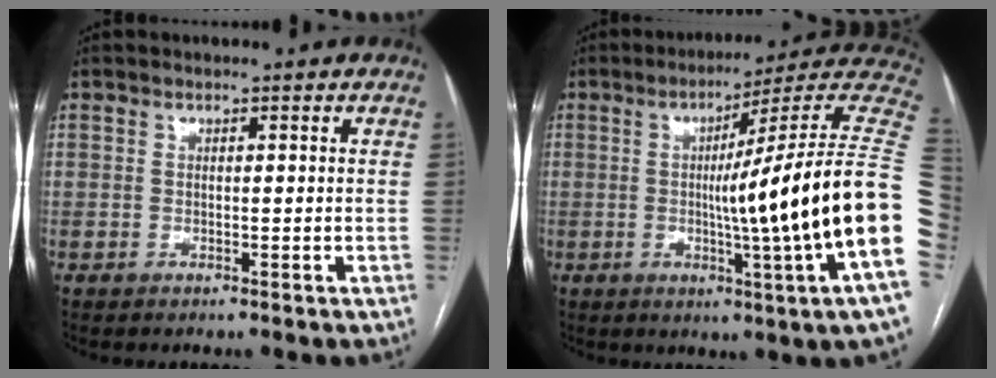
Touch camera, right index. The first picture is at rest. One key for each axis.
{"total": 24.2, "fx": -1.9, "fy": -2.6, "fz": 24.0, "tx": -0.230, "ty": 0.001, "tz": -0.052}